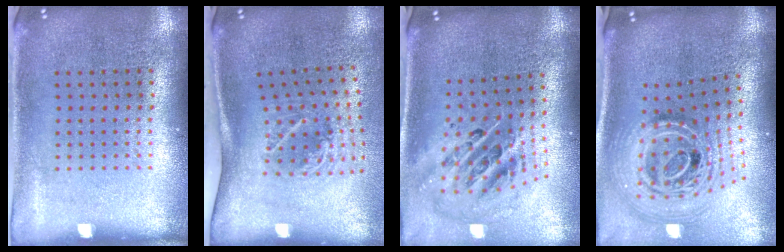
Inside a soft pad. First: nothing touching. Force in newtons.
{"total": 2.0, "press": 1.2, "slide": 1.6}
{"total": 2.7, "press": 1.9, "slide": 2.0}
{"total": 3.0, "press": 2.0, "slide": 2.2}